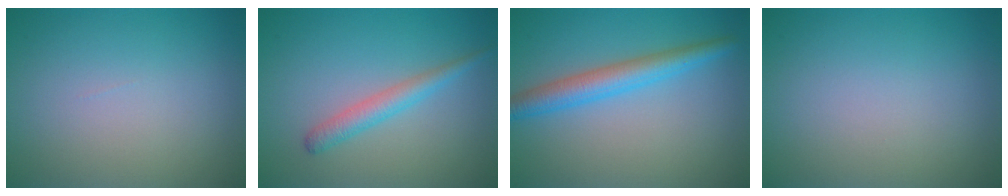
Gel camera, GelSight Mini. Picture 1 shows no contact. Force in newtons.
{"total": 2.3, "press": 2.3, "slide": 0.0}
{"total": 3.9, "press": 3.9, "slide": 0.1}
{"total": 0.0}